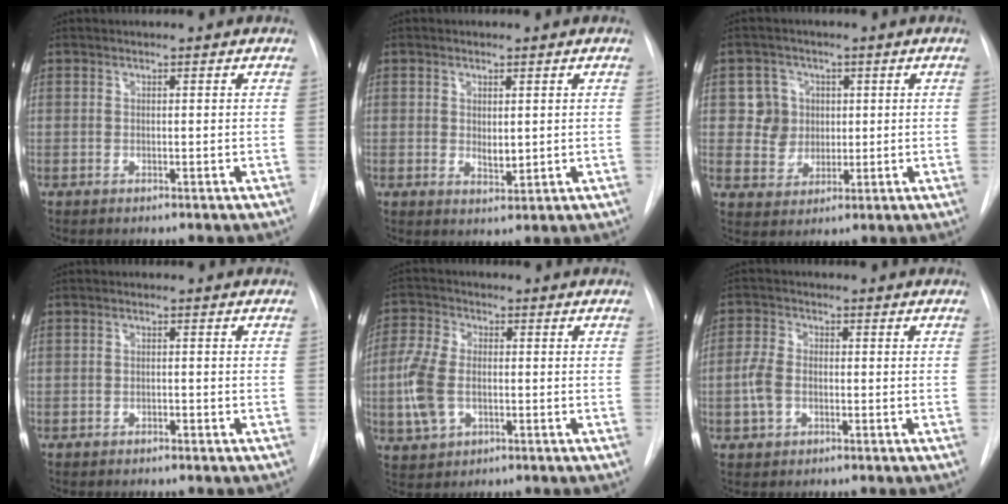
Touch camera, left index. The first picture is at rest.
{"total": 2.7, "force": [0.2, 1.5, 2.2], "torque": [-0.035, -0.010, 0.009]}
{"total": 5.8, "force": [1.1, 5.6, 0.9], "torque": [-0.017, 0.017, 0.026]}
{"total": 1.0, "force": [-0.7, 0.5, 0.5], "torque": [-0.009, 0.000, -0.012]}
{"total": 8.1, "force": [-1.4, 5.1, 6.2], "torque": [-0.162, 0.006, -0.025]}
{"total": 4.5, "force": [-1.1, 3.2, 3.0], "torque": [-0.081, 0.011, -0.022]}